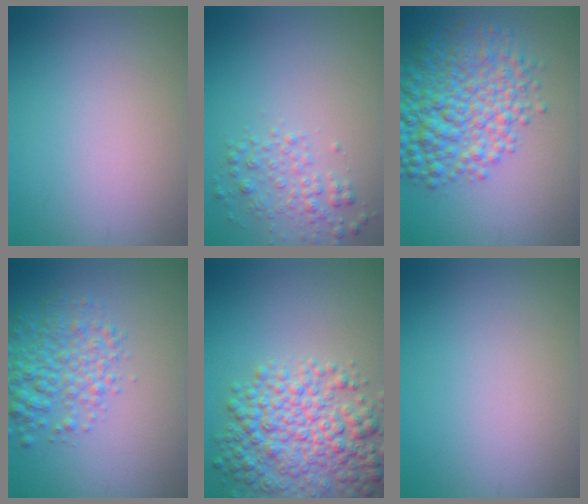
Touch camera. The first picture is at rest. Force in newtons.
{"total": 2.2, "press": 2.2, "slide": 0.1}
{"total": 8.1, "press": 8.1, "slide": 0.2}
{"total": 4.4, "press": 4.4, "slide": 0.2}
{"total": 7.6, "press": 7.6, "slide": 0.2}
{"total": 0.0}